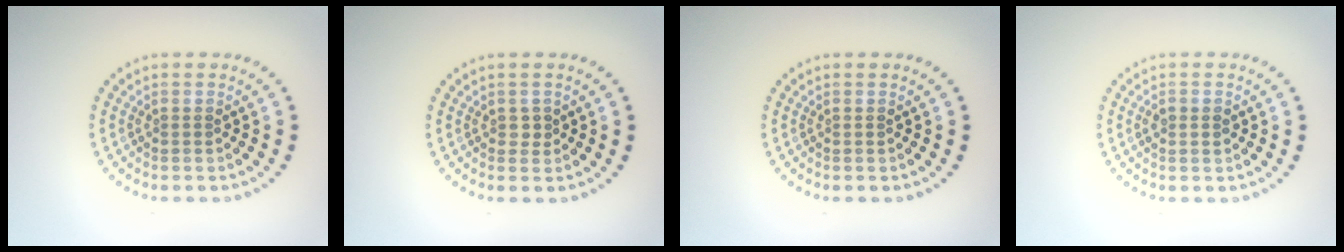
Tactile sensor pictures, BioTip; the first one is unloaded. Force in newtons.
{"total": 0.7, "press": 0.7, "slide": 0.3}
{"total": 0.0}
{"total": 0.9, "press": 0.9, "slide": 0.1}